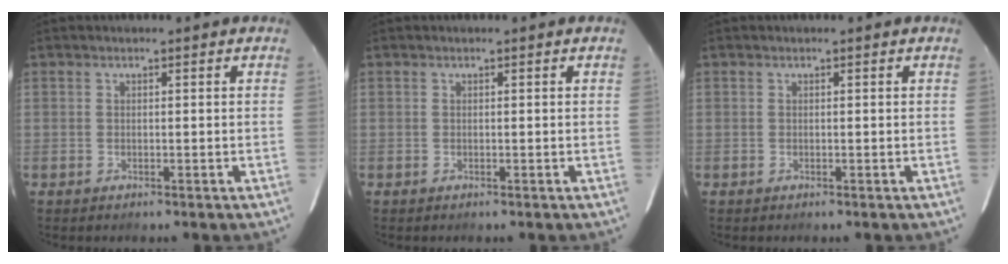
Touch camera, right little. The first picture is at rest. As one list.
[{"total": 0.0}, {"total": 0.0}]